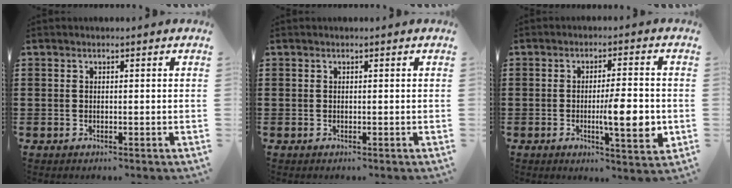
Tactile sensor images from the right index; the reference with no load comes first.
{"total": 0.0}
{"total": 8.4, "force": [-1.4, 1.6, 8.1], "torque": [-0.118, -0.011, -0.023]}